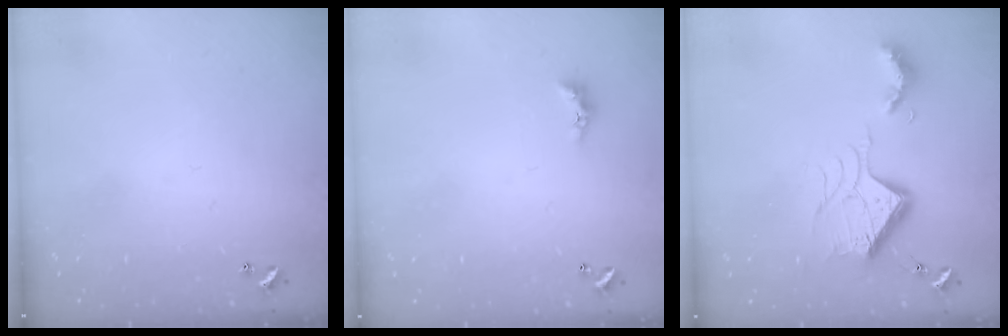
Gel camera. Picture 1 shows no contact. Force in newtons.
{"total": 2.5, "press": 2.5, "slide": 0.6}
{"total": 13.7, "press": 13.6, "slide": 1.6}